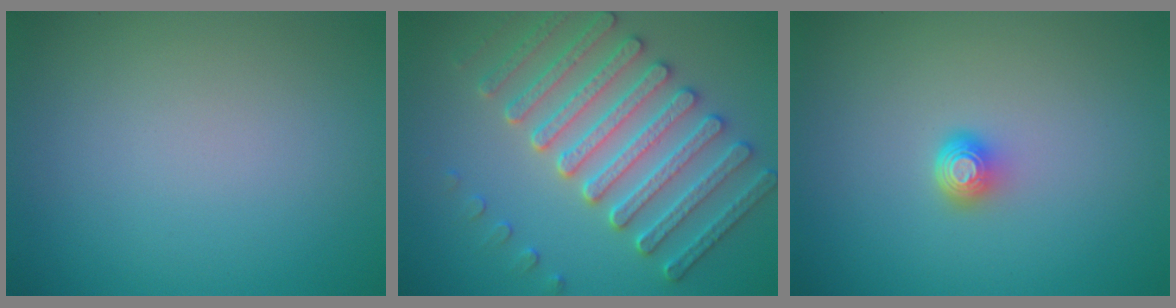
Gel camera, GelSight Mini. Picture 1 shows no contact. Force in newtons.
{"total": 6.1, "press": 5.6, "slide": 2.2}
{"total": 1.6, "press": 1.2, "slide": 1.1}